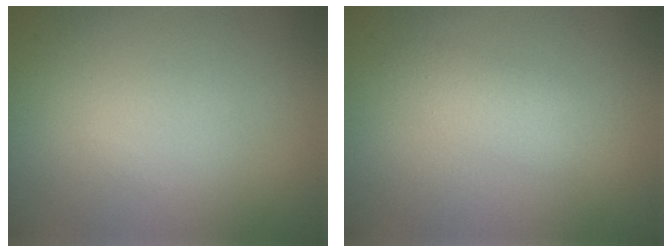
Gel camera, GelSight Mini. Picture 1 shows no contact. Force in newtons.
{"total": 2.3, "press": 2.3, "slide": 0.1}